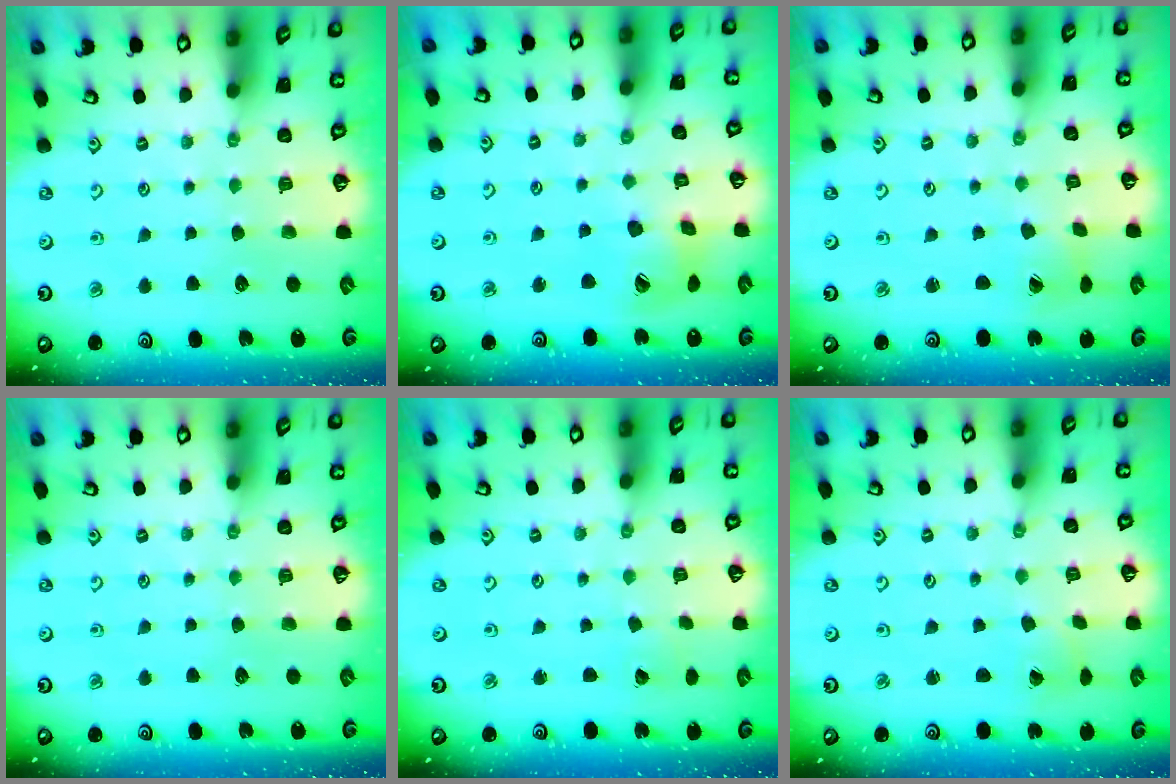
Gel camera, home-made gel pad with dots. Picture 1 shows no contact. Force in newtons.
{"total": 14.6, "press": 14.4, "slide": 2.0}
{"total": 3.0, "press": 3.0, "slide": 0.2}
{"total": 0.0}
{"total": 1.6, "press": 1.6, "slide": 0.0}
{"total": 1.3, "press": 1.2, "slide": 0.2}